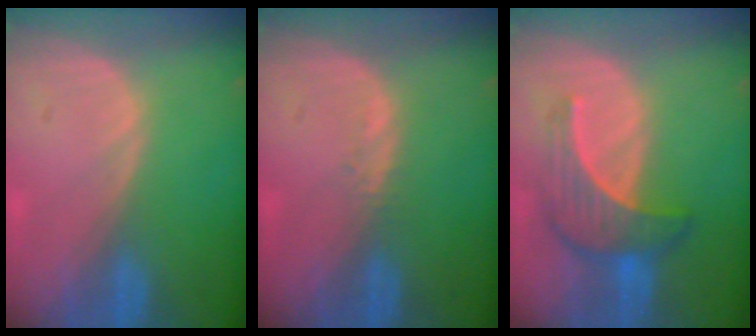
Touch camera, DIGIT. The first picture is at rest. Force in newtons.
{"total": 0.9, "press": 0.8, "slide": 0.4}
{"total": 7.2, "press": 6.7, "slide": 2.8}